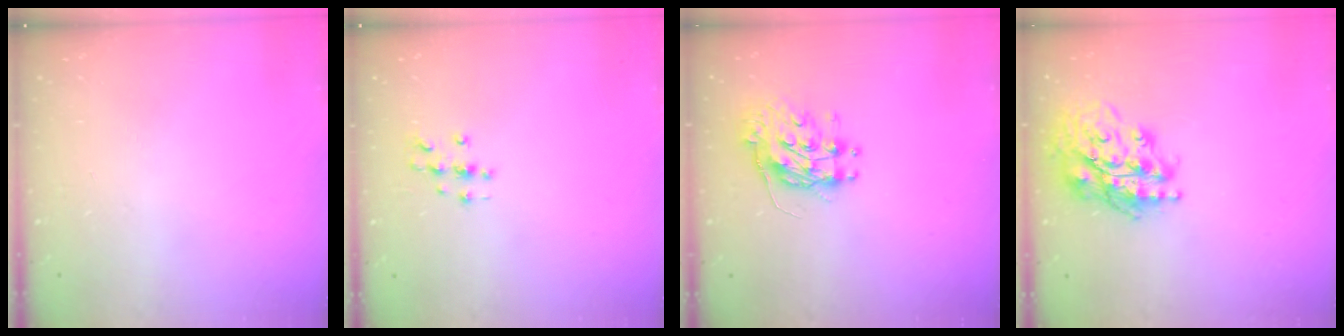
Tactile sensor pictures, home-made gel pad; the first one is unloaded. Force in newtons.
{"total": 3.2, "press": 3.2, "slide": 0.3}
{"total": 9.6, "press": 9.6, "slide": 0.4}
{"total": 18.3, "press": 18.1, "slide": 2.6}